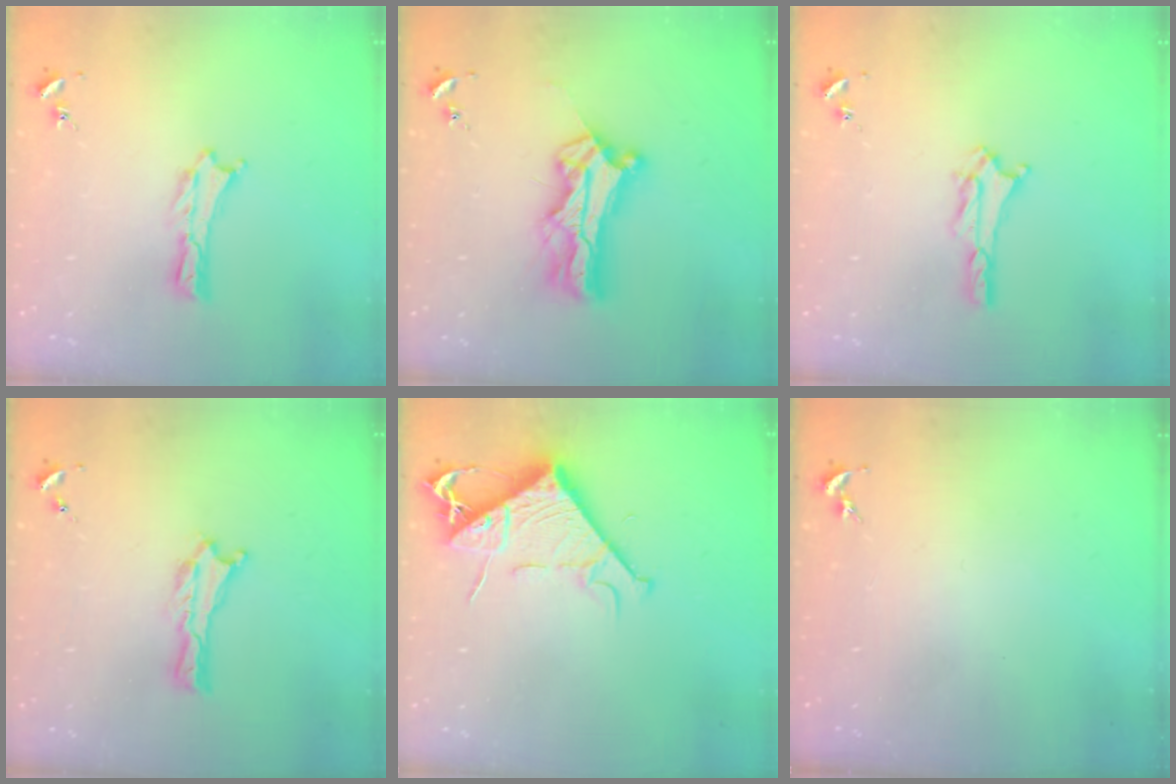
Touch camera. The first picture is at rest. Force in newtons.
{"total": 9.8, "press": 9.8, "slide": 0.8}
{"total": 2.4, "press": 2.4, "slide": 0.4}
{"total": 0.0}
{"total": 8.2, "press": 8.1, "slide": 1.1}
{"total": 0.0}